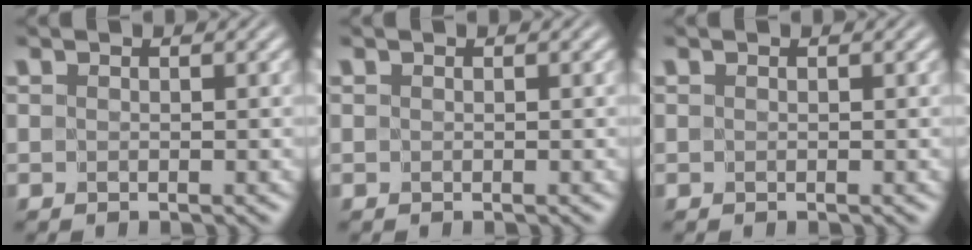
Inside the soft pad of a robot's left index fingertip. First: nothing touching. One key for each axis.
{"total": 0.0}
{"total": 0.0}